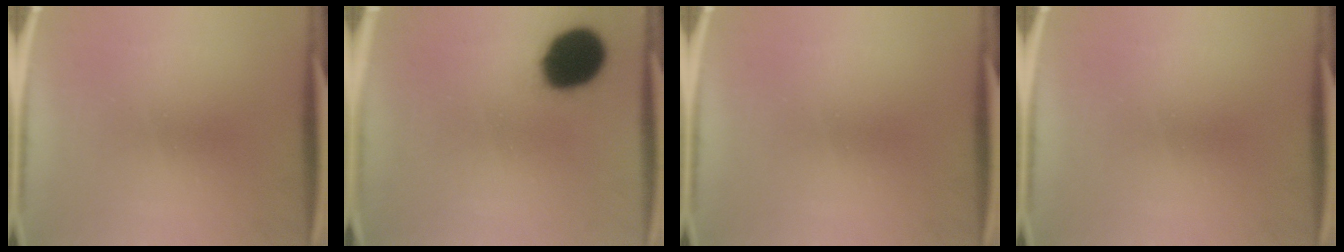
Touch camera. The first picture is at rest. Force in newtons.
{"total": 14.4}
{"total": 0.0}
{"total": 0.0}